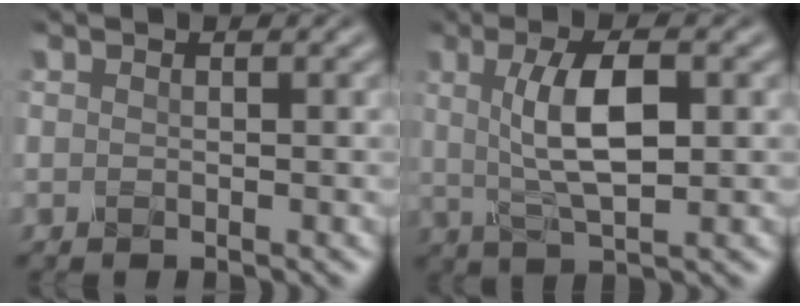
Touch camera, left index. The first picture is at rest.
{"total": 6.1, "force": [1.0, 1.9, 5.7], "torque": [-0.102, 0.007, 0.018]}